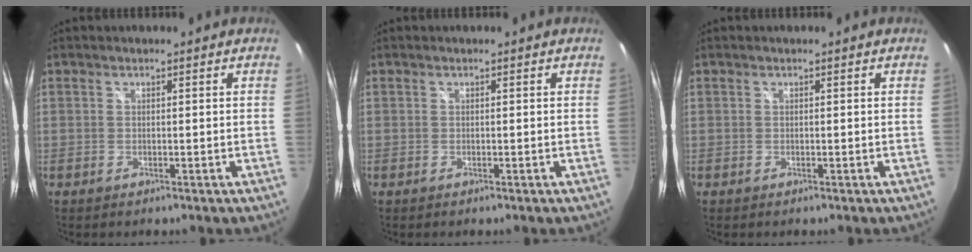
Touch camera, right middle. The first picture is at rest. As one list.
[{"total": 0.0}, {"total": 0.0}]